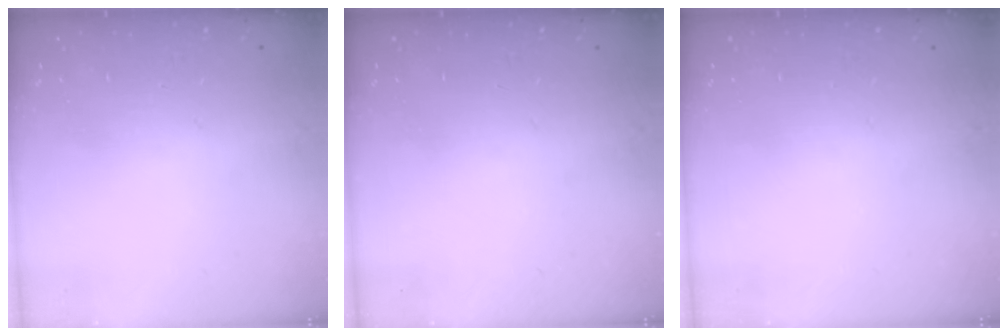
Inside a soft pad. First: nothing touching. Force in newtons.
{"total": 0.0}
{"total": 0.0}